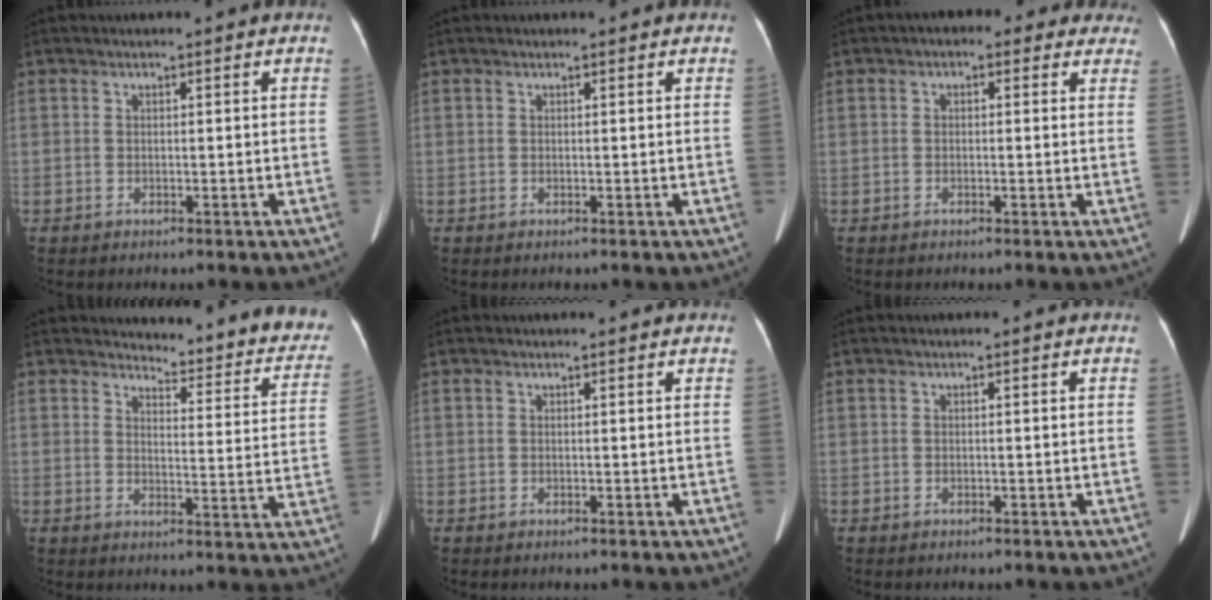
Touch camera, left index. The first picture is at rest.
{"total": 0.6, "force": [0.6, 0.1, 0.2], "torque": [-0.007, 0.009, 0.007]}
{"total": 6.0, "force": [4.1, 3.3, 2.9], "torque": [-0.018, 0.024, 0.034]}
{"total": 15.9, "force": [15.2, 3.2, 3.5], "torque": [-0.007, -0.082, 0.144]}
{"total": 1.5, "force": [1.4, 0.1, 0.5], "torque": [-0.014, 0.009, 0.015]}
{"total": 0.0}